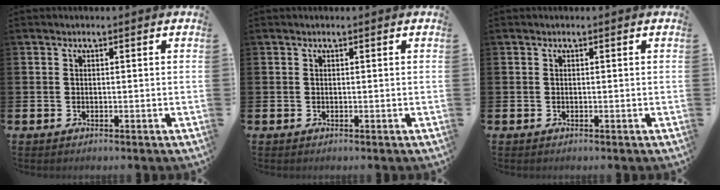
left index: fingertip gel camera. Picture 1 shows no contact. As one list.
[{"total": 0.0}, {"total": 0.0}]